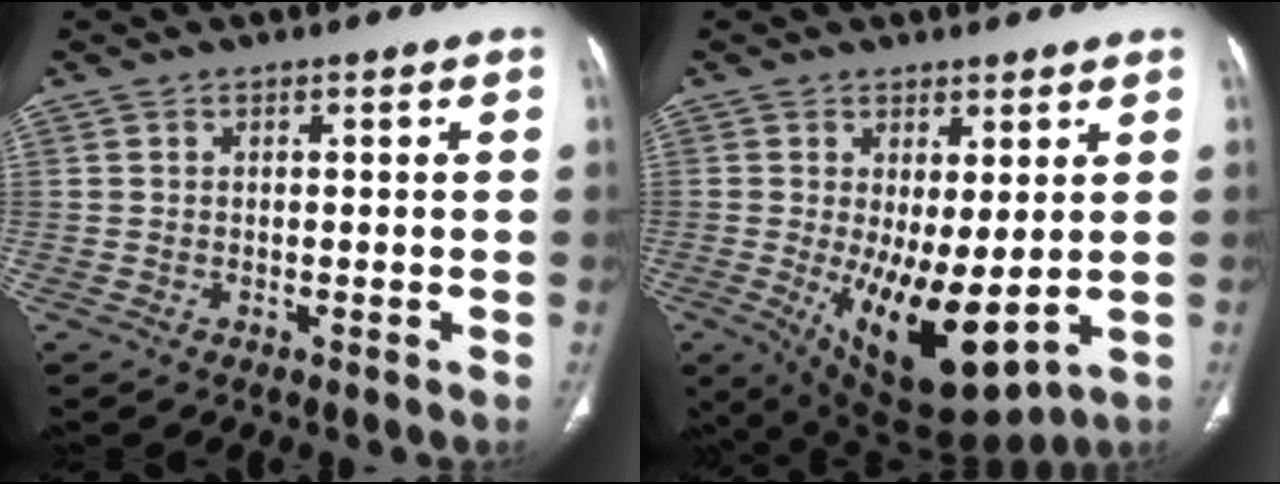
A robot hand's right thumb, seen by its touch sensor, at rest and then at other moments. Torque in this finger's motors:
{"motor_torque": [2.13, 2.23, 0.27, -0.04, 0.55]}